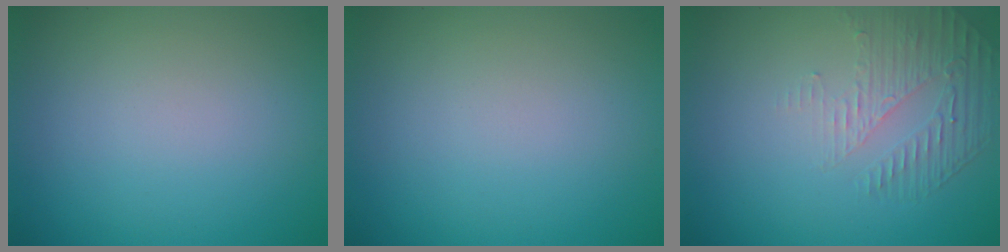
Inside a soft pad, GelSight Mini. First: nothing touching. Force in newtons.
{"total": 0.0}
{"total": 1.8, "press": 1.1, "slide": 1.5}